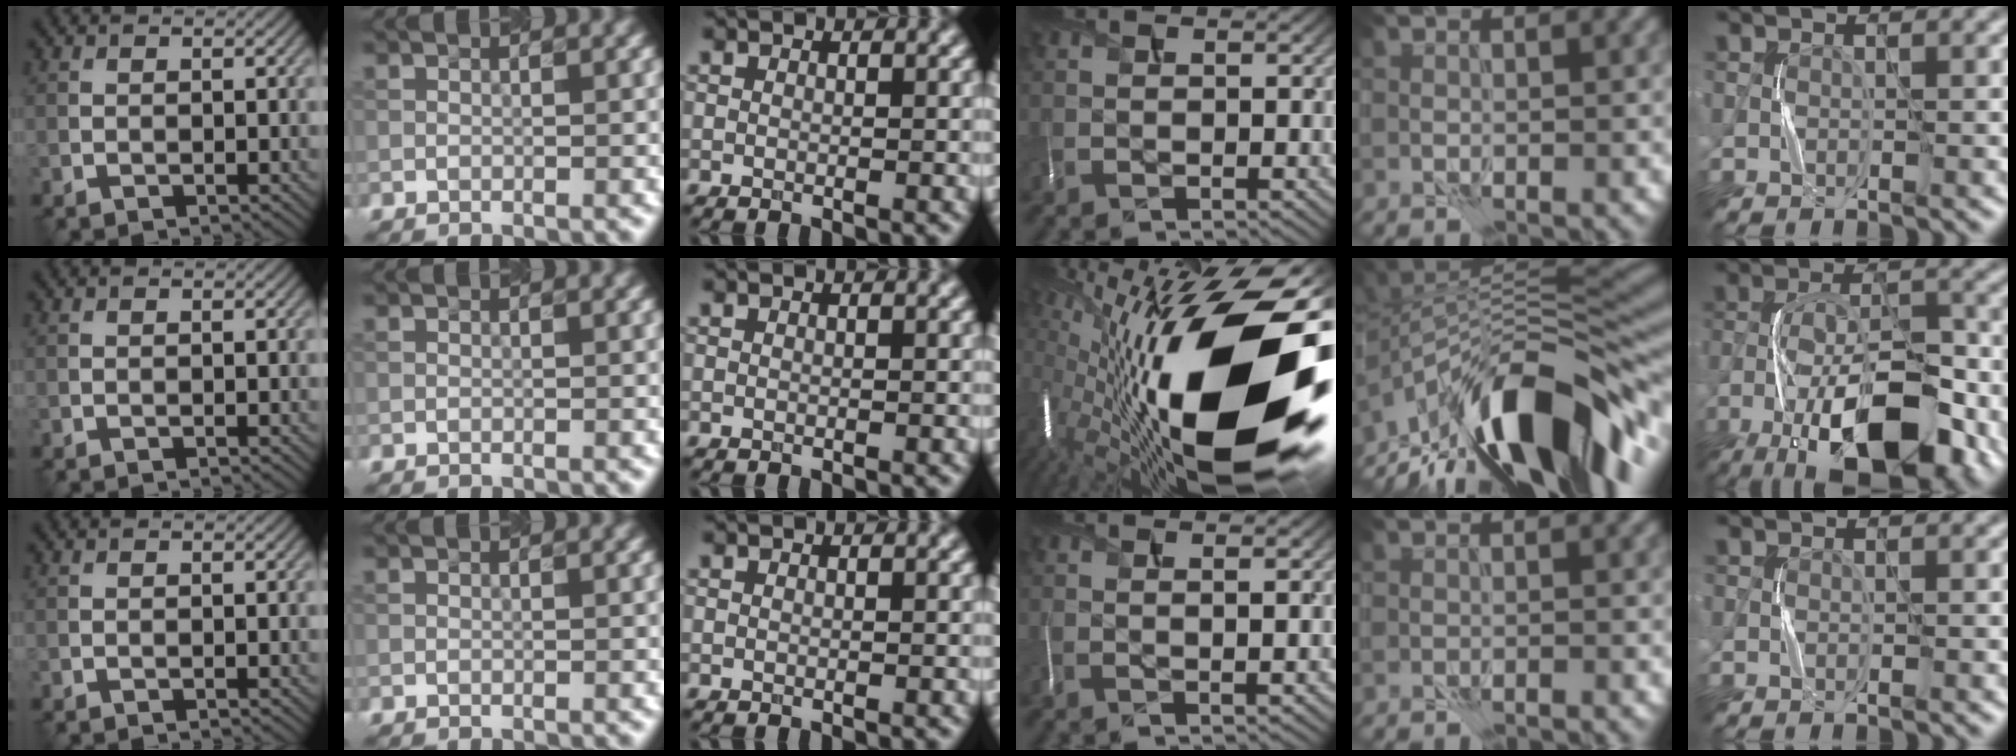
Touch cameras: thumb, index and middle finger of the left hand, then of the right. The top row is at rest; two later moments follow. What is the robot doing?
{"motion": "press", "object": "grip strengthener"}